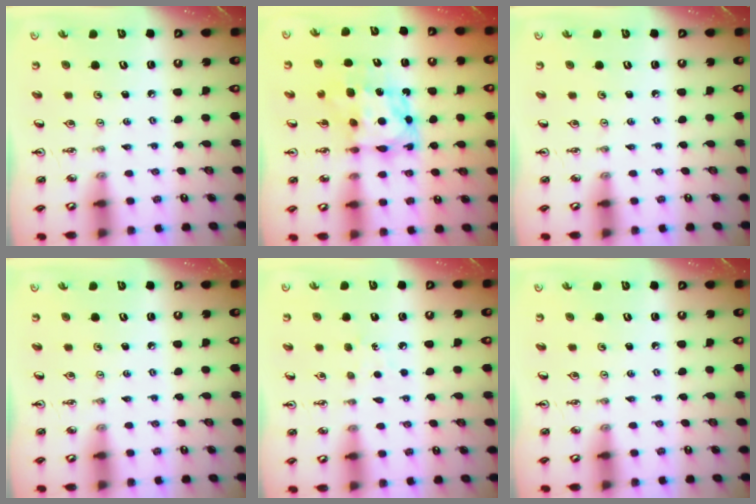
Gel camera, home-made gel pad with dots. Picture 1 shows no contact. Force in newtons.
{"total": 7.8, "press": 7.8, "slide": 0.7}
{"total": 0.0}
{"total": 0.0}
{"total": 3.7, "press": 3.6, "slide": 0.4}
{"total": 0.0}